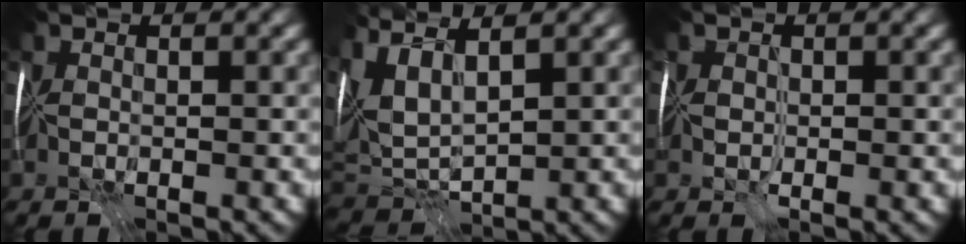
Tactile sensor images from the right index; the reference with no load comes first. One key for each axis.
{"total": 4.8, "fx": 1.9, "fy": 1.7, "fz": 4.0, "tx": -0.105, "ty": -0.001, "tz": 0.039}
{"total": 0.5, "fx": -0.4, "fy": 0.3, "fz": 0.0, "tx": 0.005, "ty": -0.002, "tz": -0.007}